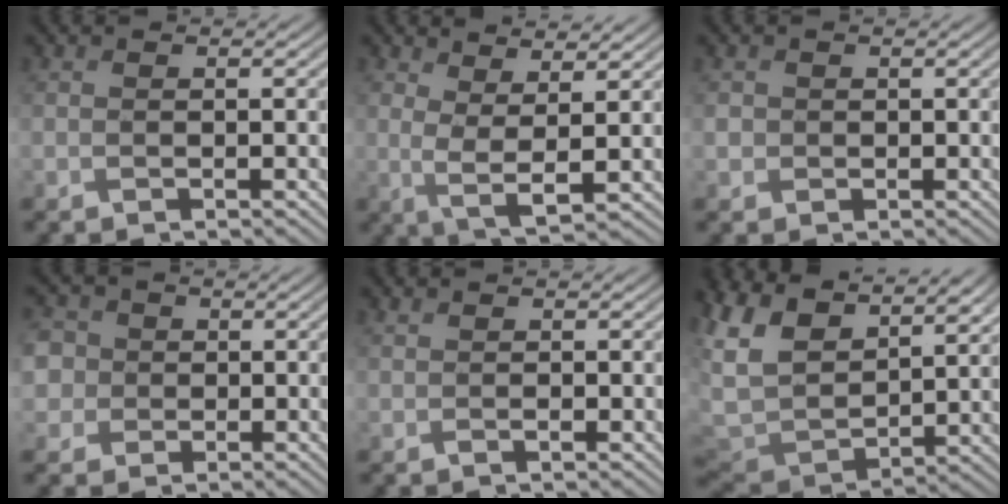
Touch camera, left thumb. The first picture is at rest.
{"total": 4.5, "force": [2.1, 0.9, 3.8], "torque": [-0.091, -0.004, 0.044]}
{"total": 1.3, "force": [0.1, 1.3, 0.3], "torque": [-0.010, -0.003, 0.000]}
{"total": 6.6, "force": [0.9, 6.1, 2.5], "torque": [-0.087, 0.022, -0.006]}
{"total": 0.7, "force": [0.2, 0.4, 0.6], "torque": [-0.013, 0.000, 0.005]}
{"total": 12.8, "force": [5.8, 7.6, 8.5], "torque": [-0.242, 0.018, 0.102]}